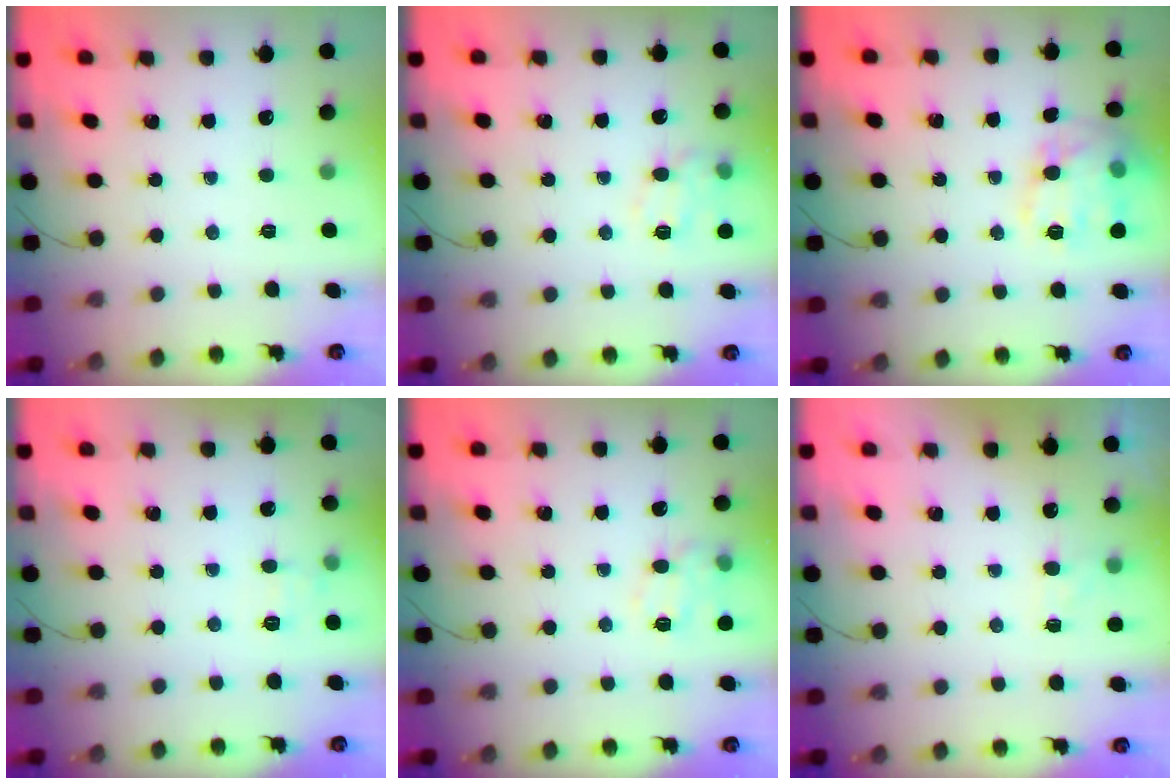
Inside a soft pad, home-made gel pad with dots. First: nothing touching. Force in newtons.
{"total": 11.3, "press": 11.3, "slide": 0.8}
{"total": 16.0, "press": 16.0, "slide": 0.6}
{"total": 6.3, "press": 6.0, "slide": 1.9}
{"total": 11.3, "press": 11.3, "slide": 0.8}
{"total": 3.6, "press": 3.4, "slide": 1.3}